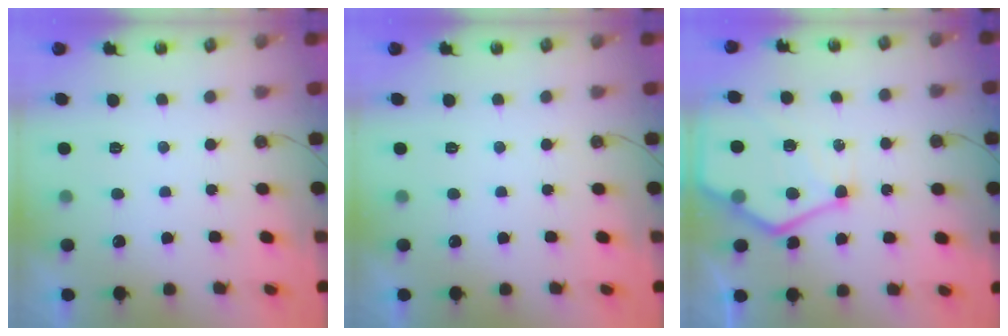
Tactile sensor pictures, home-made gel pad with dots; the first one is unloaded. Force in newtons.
{"total": 0.0}
{"total": 16.4, "press": 16.3, "slide": 1.6}